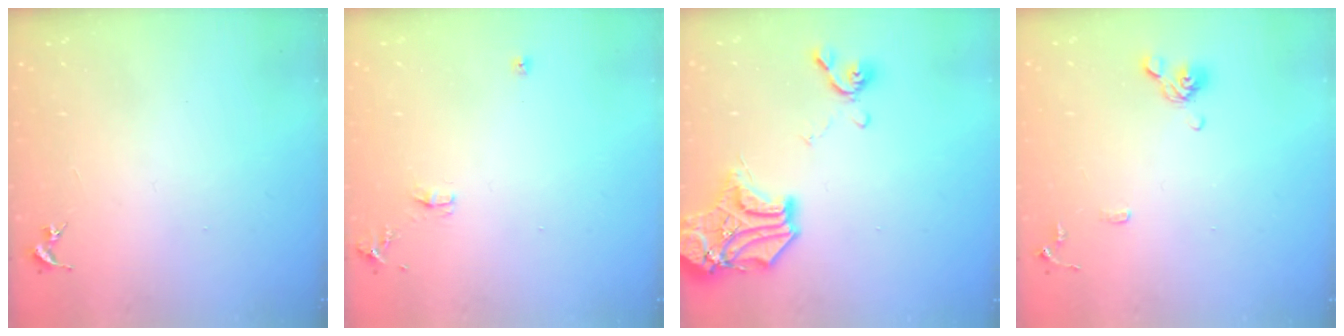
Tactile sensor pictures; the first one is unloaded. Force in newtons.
{"total": 6.9, "press": 6.9, "slide": 0.9}
{"total": 17.6, "press": 17.6, "slide": 1.5}
{"total": 8.8, "press": 8.6, "slide": 2.0}